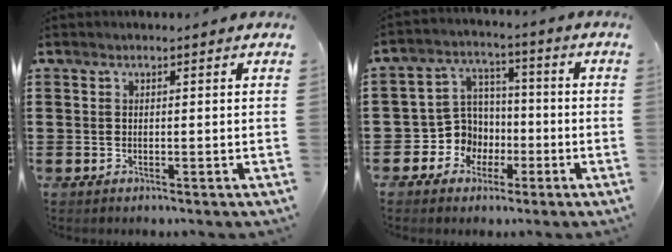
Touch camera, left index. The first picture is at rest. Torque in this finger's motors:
{"motor_torque": [0.32, 0.24, 0.15, 0.03]}